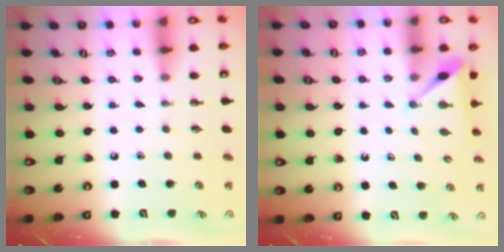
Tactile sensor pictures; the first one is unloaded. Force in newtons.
{"total": 3.7, "press": 3.7, "slide": 0.2}